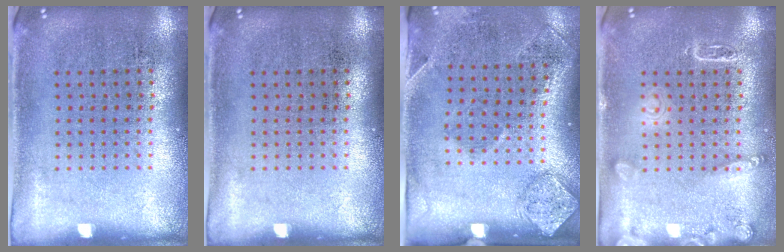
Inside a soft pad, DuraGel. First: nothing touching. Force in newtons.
{"total": 0.0}
{"total": 1.9, "press": 1.2, "slide": 1.5}
{"total": 2.3, "press": 2.2, "slide": 0.3}